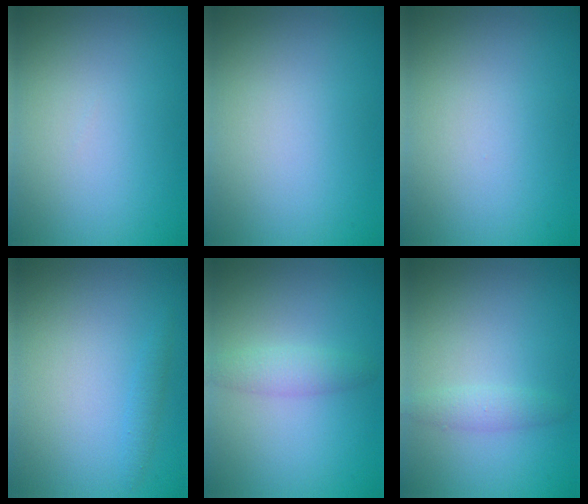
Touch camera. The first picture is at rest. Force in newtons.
{"total": 0.0}
{"total": 0.0}
{"total": 0.9, "press": 0.9, "slide": 0.0}
{"total": 1.9, "press": 1.9, "slide": 0.0}
{"total": 1.4, "press": 1.4, "slide": 0.0}